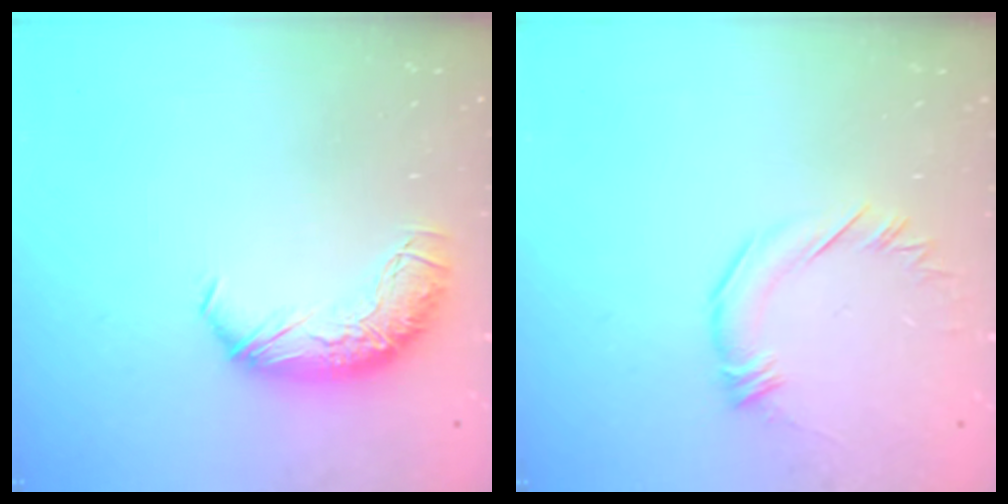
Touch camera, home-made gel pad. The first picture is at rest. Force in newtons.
{"total": 2.5, "press": 2.4, "slide": 0.3}